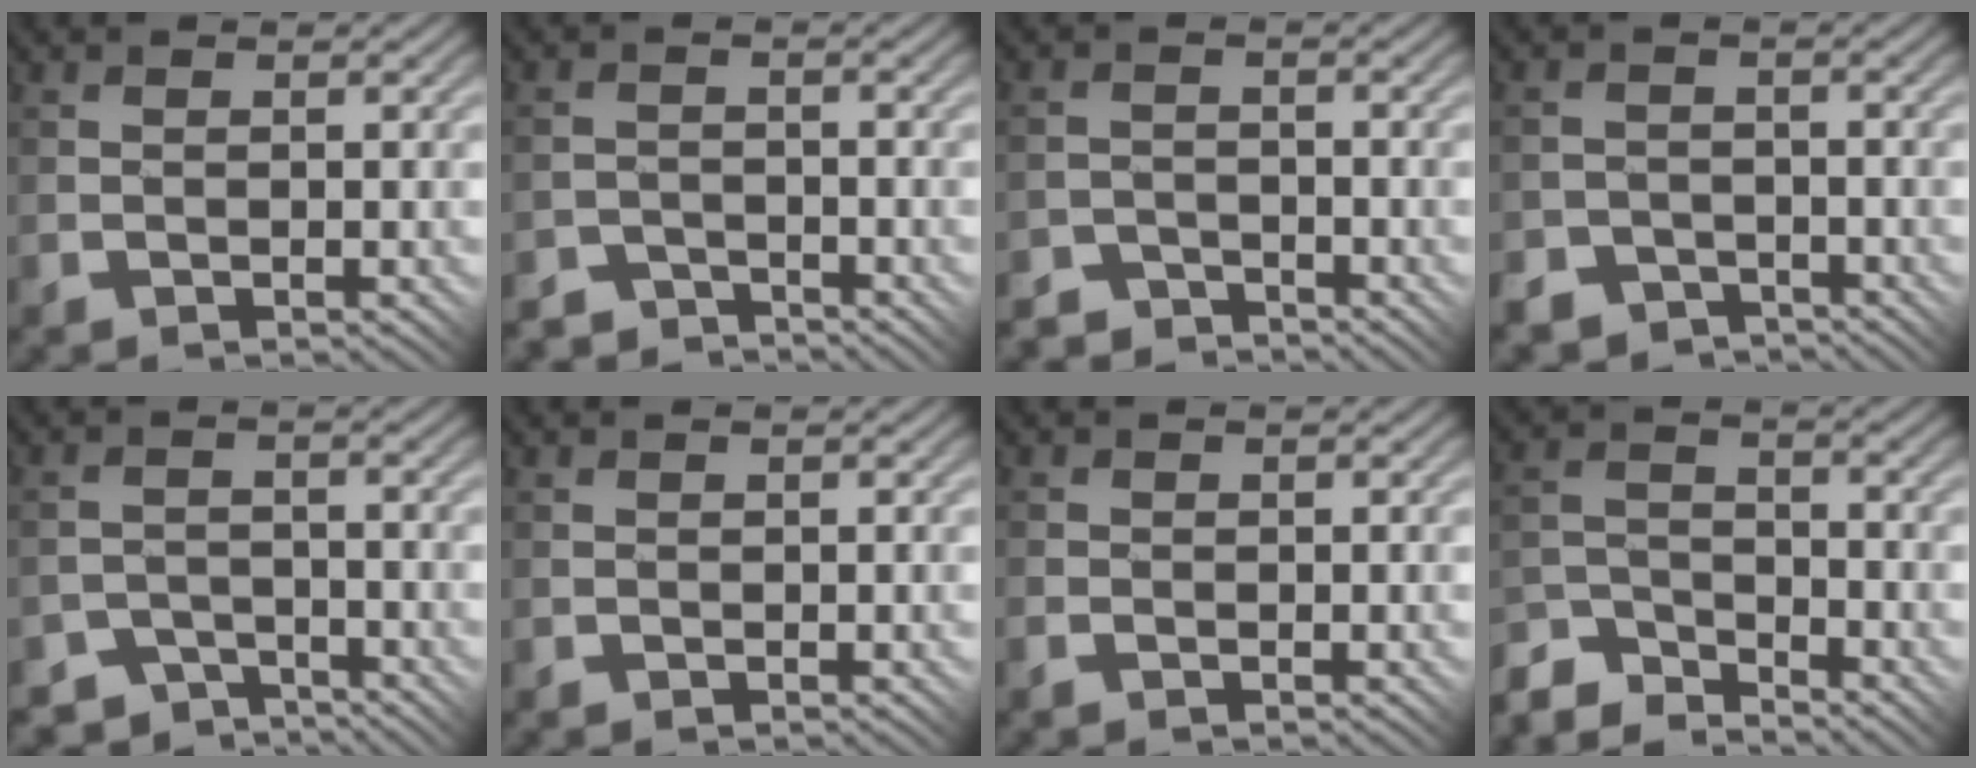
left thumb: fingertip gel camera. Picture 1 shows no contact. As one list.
[{"total": 3.1, "force": [-3.0, 0.5, -0.2], "torque": [0.015, 0.006, -0.060]}, {"total": 3.4, "force": [-3.3, 0.7, -0.2], "torque": [0.013, 0.007, -0.066]}, {"total": 4.2, "force": [-3.6, 2.1, 0.4], "torque": [0.000, 0.006, -0.066]}, {"total": 3.7, "force": [-3.3, 1.6, 0.2], "torque": [0.003, -0.002, -0.057]}, {"total": 0.0}, {"total": 1.5, "force": [-0.9, 1.0, 0.7], "torque": [-0.020, -0.003, -0.022]}, {"total": 6.2, "force": [-5.8, 1.7, 1.8], "torque": [-0.039, 0.002, -0.122]}]